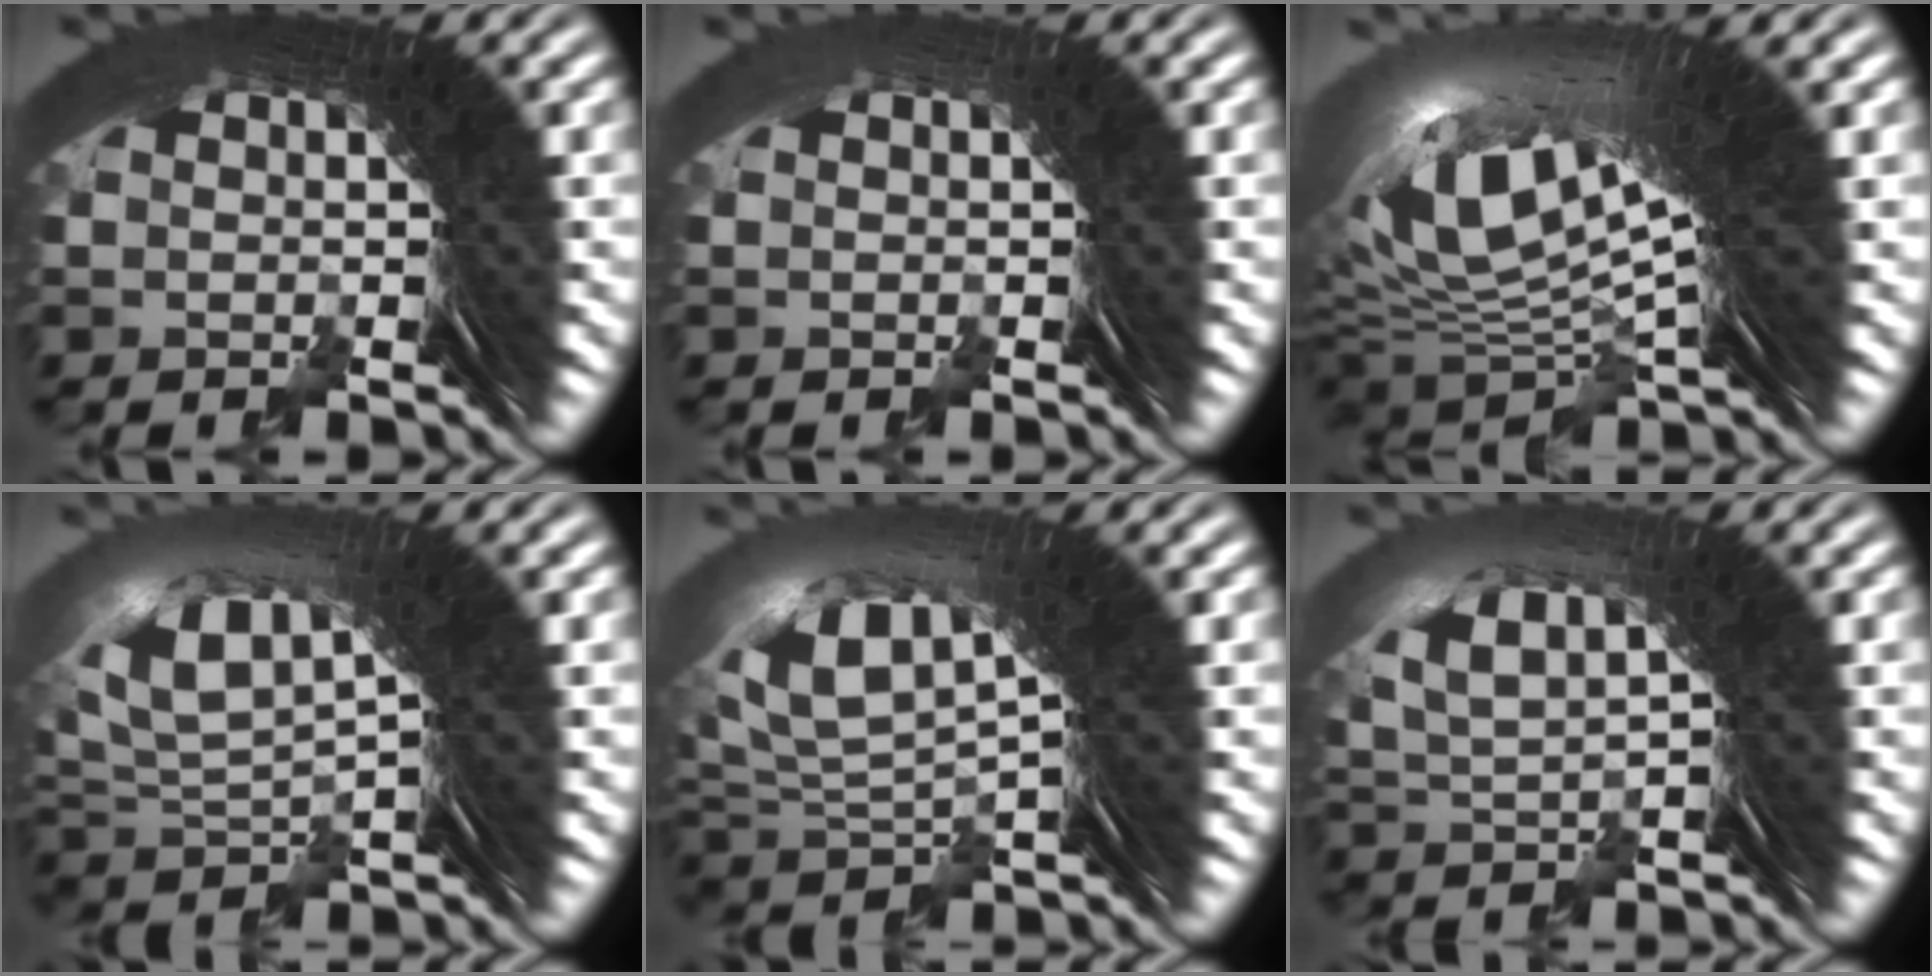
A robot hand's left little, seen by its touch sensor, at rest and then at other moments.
{"total": 1.1, "force": [-0.7, -0.5, -0.7], "torque": [0.013, 0.002, -0.012]}
{"total": 12.6, "force": [2.7, 6.7, 10.3], "torque": [-0.191, -0.018, 0.058]}
{"total": 5.3, "force": [1.4, 3.1, 4.0], "torque": [-0.098, -0.012, 0.037]}
{"total": 5.9, "force": [1.6, 3.4, 4.6], "torque": [-0.102, -0.008, 0.039]}
{"total": 3.5, "force": [1.2, 1.9, 2.8], "torque": [-0.070, -0.004, 0.029]}